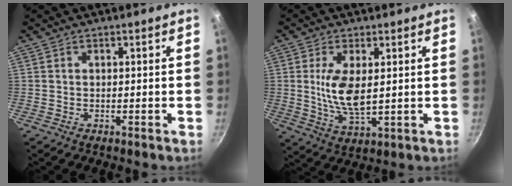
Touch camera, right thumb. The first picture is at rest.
{"total": 8.6, "force": [1.2, 3.6, 7.7], "torque": [-0.147, -0.013, 0.030]}